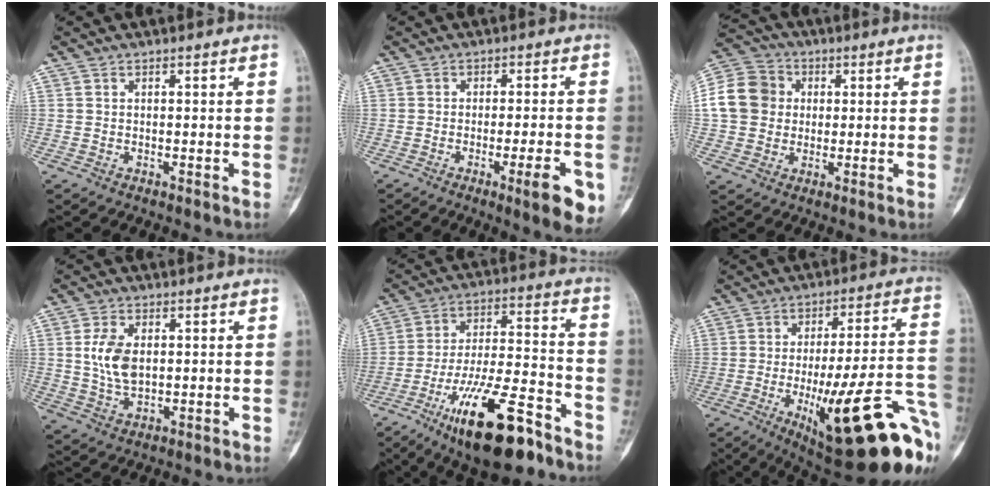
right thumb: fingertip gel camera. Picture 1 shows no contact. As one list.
[{"total": 8.8, "force": [-3.6, 1.5, 7.8], "torque": [-0.094, -0.002, -0.045]}, {"total": 11.6, "force": [0.9, 10.2, 5.5], "torque": [-0.096, 0.020, 0.007]}, {"total": 7.1, "force": [0.9, 4.4, 5.6], "torque": [-0.108, -0.005, 0.019]}, {"total": 20.9, "force": [-12.8, 6.5, 15.2], "torque": [-0.258, 0.072, -0.214]}, {"total": 27.8, "force": [-10.8, 6.5, 24.8], "torque": [-0.296, 0.033, -0.142]}]